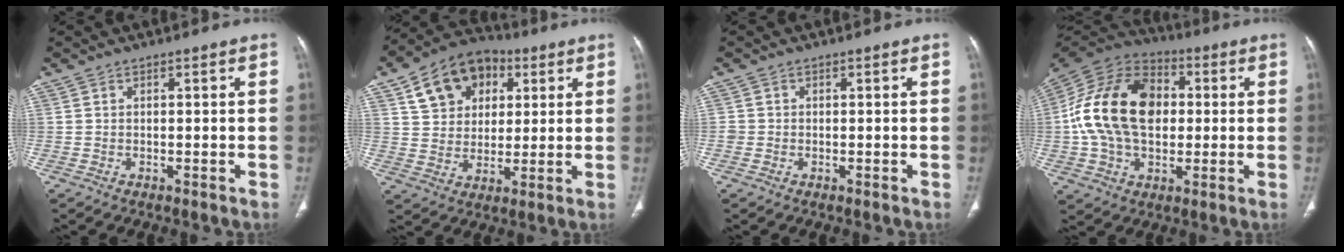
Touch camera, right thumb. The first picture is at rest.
{"total": 14.3, "force": [5.8, 10.8, 7.4], "torque": [-0.094, 0.001, 0.095]}
{"total": 1.2, "force": [-0.2, 1.1, 0.2], "torque": [0.003, 0.005, -0.005]}
{"total": 21.8, "force": [1.3, 14.9, 15.9], "torque": [-0.292, 0.018, 0.021]}